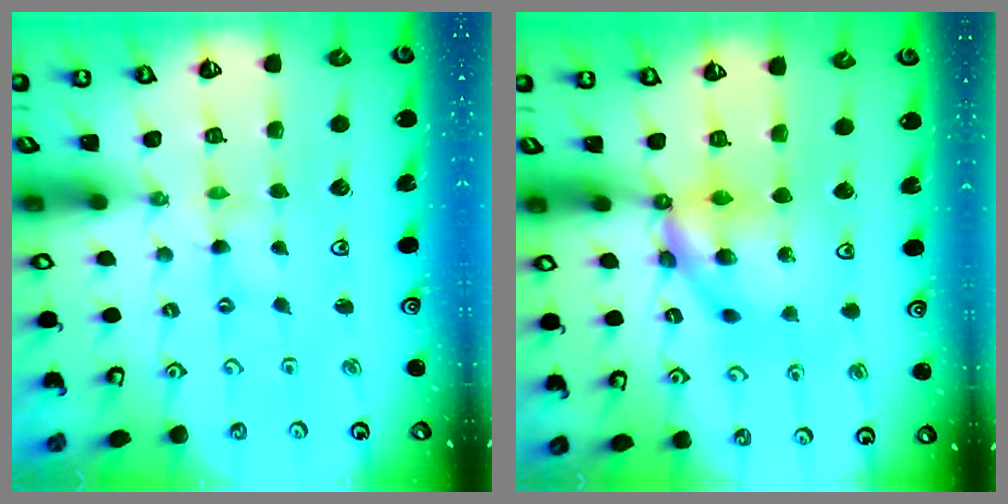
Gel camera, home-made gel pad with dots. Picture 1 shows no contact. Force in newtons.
{"total": 10.3, "press": 10.3, "slide": 0.1}